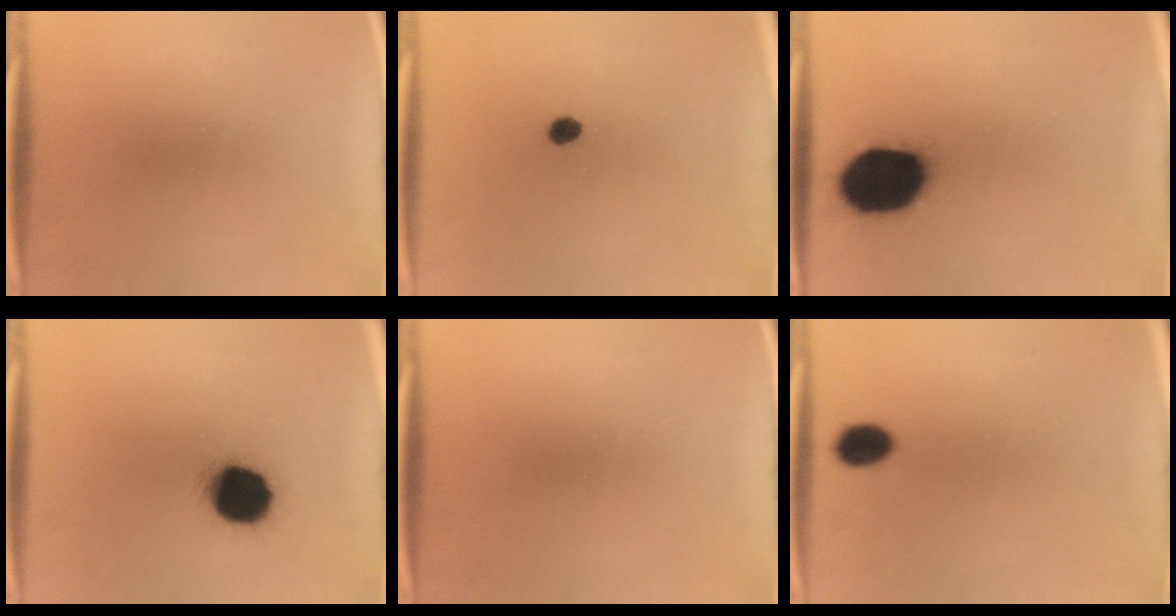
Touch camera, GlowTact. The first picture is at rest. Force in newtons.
{"total": 2.1}
{"total": 19.7}
{"total": 15.6}
{"total": 0.0}
{"total": 4.6}